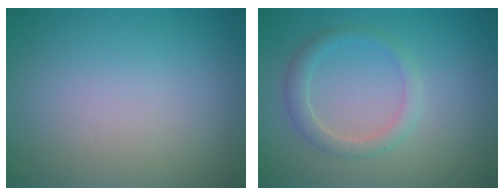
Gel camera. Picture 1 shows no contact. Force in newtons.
{"total": 2.1, "press": 2.1, "slide": 0.2}